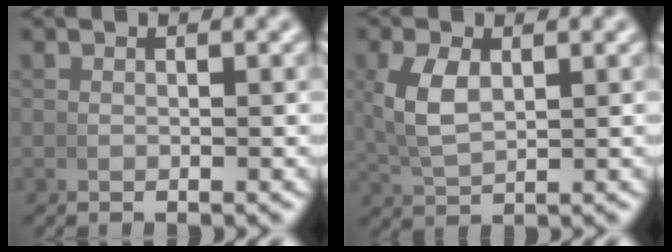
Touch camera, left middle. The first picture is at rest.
{"total": 3.6, "force": [1.0, 1.9, 2.9], "torque": [-0.069, -0.001, 0.029]}